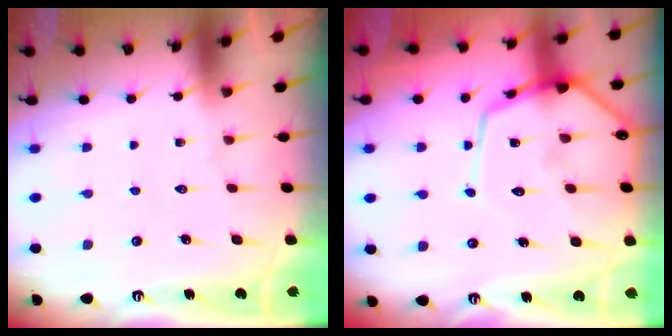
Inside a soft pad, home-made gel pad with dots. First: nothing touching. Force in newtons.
{"total": 13.6, "press": 13.6, "slide": 1.2}